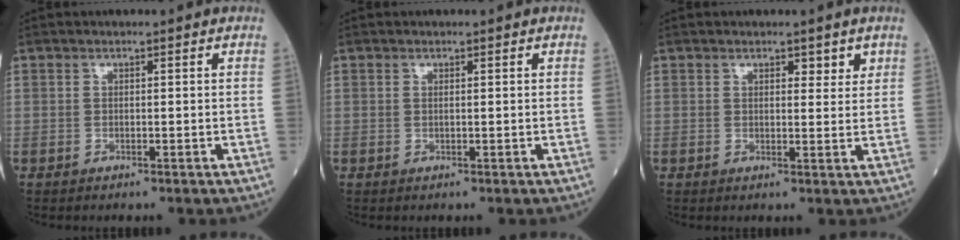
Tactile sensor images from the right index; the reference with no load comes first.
{"total": 0.0}
{"total": 2.3, "force": [1.7, 1.0, 1.3], "torque": [-0.013, -0.003, 0.023]}